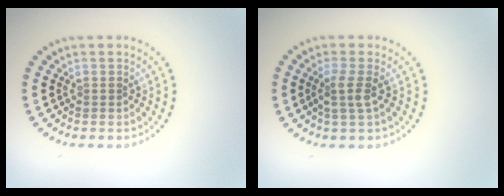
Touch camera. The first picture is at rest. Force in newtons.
{"total": 1.8, "press": 1.4, "slide": 1.1}